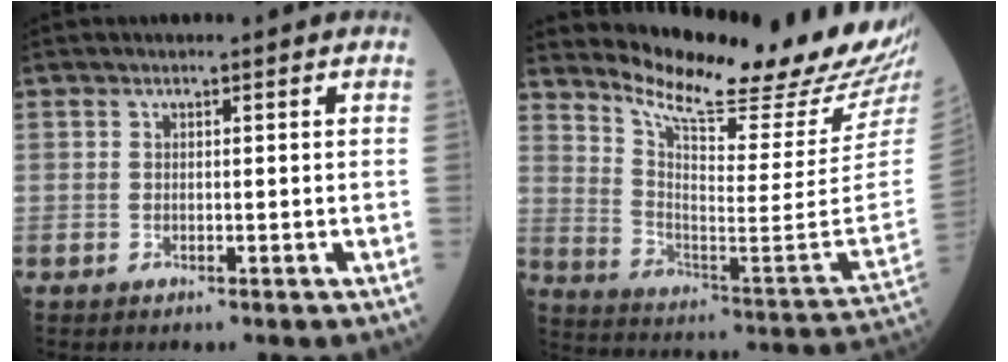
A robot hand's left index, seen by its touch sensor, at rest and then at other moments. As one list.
[{"total": 24.4, "force": [22.0, 0.6, 10.4], "torque": [-0.182, -0.107, 0.309]}]